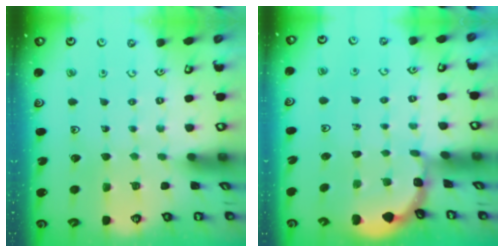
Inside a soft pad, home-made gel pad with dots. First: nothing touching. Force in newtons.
{"total": 1.6, "press": 1.6, "slide": 0.1}